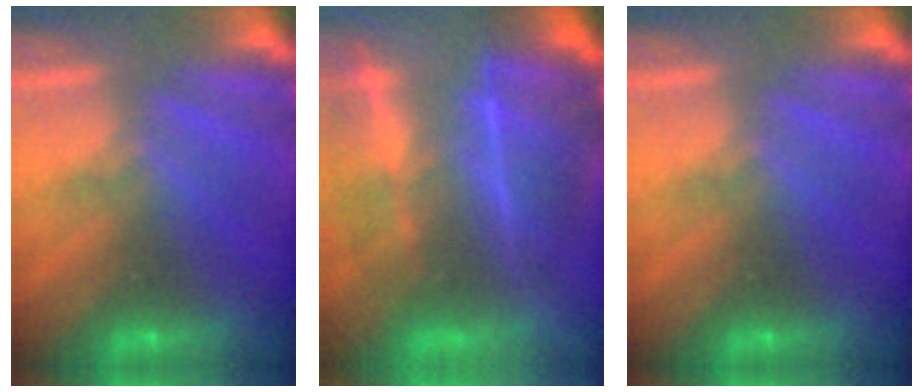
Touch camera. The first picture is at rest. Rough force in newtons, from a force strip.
{"total": 8.9}
{"total": 0.0}